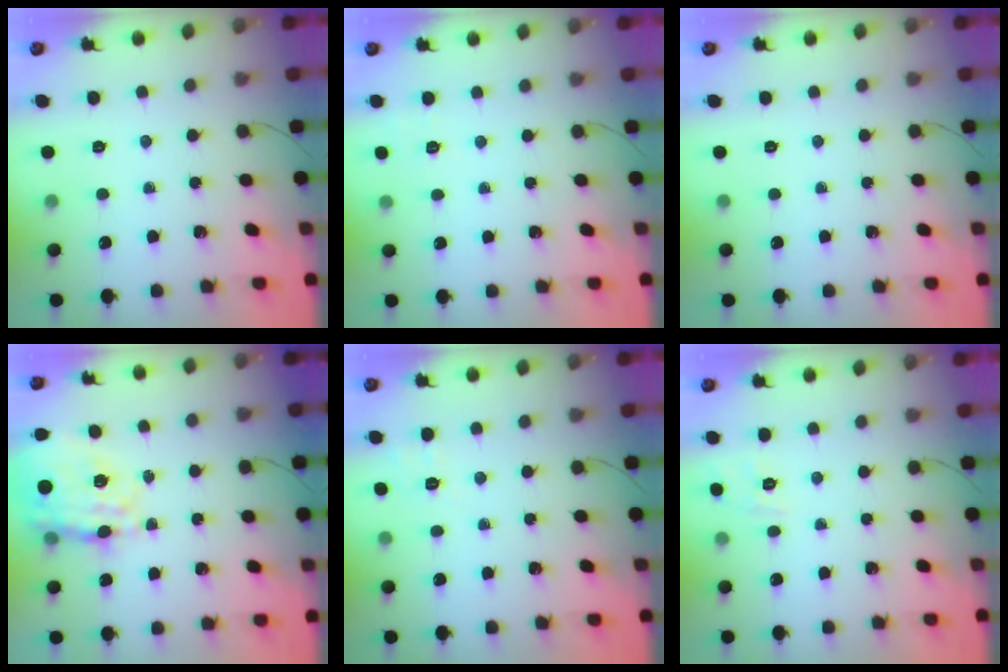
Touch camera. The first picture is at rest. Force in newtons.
{"total": 1.6, "press": 0.1, "slide": 1.6}
{"total": 0.0}
{"total": 19.5, "press": 19.0, "slide": 4.4}
{"total": 2.4, "press": 1.7, "slide": 1.7}
{"total": 9.0, "press": 8.9, "slide": 1.6}